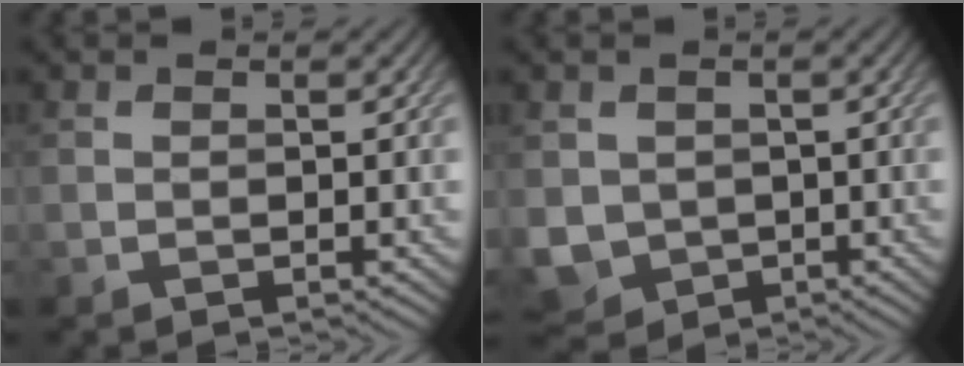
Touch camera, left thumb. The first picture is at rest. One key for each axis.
{"total": 4.8, "fx": -0.3, "fy": 4.4, "fz": 2.0, "tx": -0.070, "ty": -0.029, "tz": -0.006}